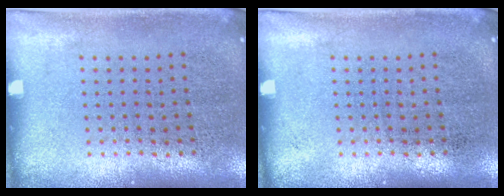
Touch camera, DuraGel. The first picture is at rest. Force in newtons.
{"total": 0.0}